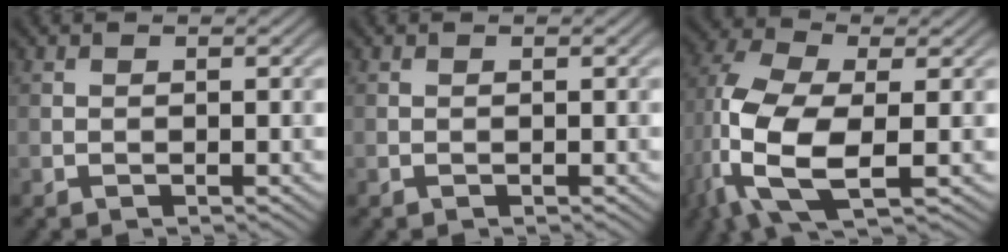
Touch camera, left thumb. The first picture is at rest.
{"total": 0.0}
{"total": 13.2, "force": [-2.9, 6.3, 11.2], "torque": [-0.281, -0.007, -0.064]}